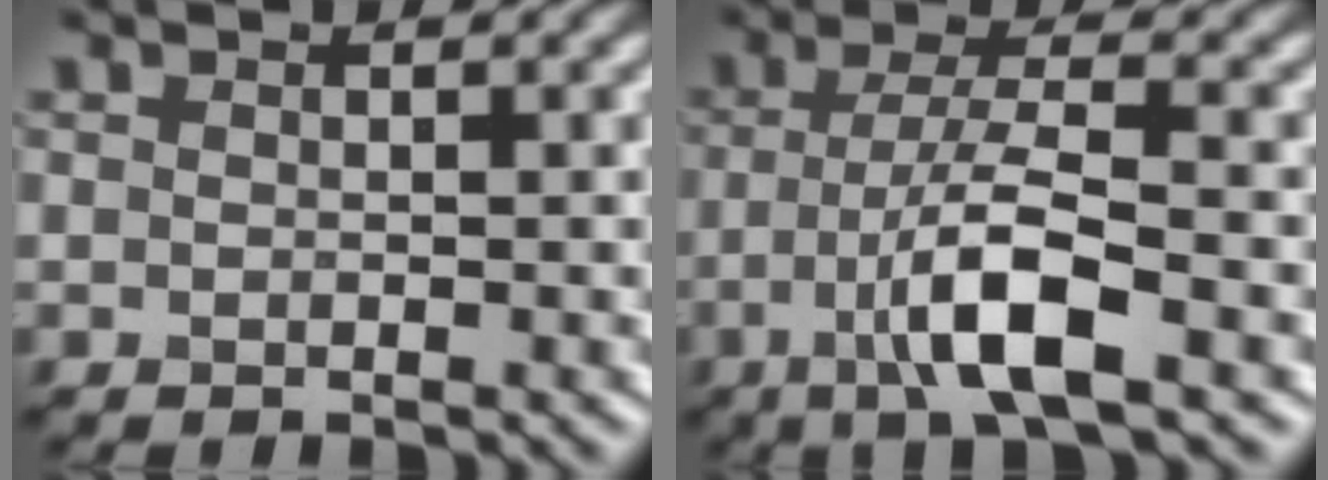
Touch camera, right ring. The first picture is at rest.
{"total": 6.2, "force": [-2.0, 1.4, 5.7], "torque": [-0.104, 0.006, -0.042]}